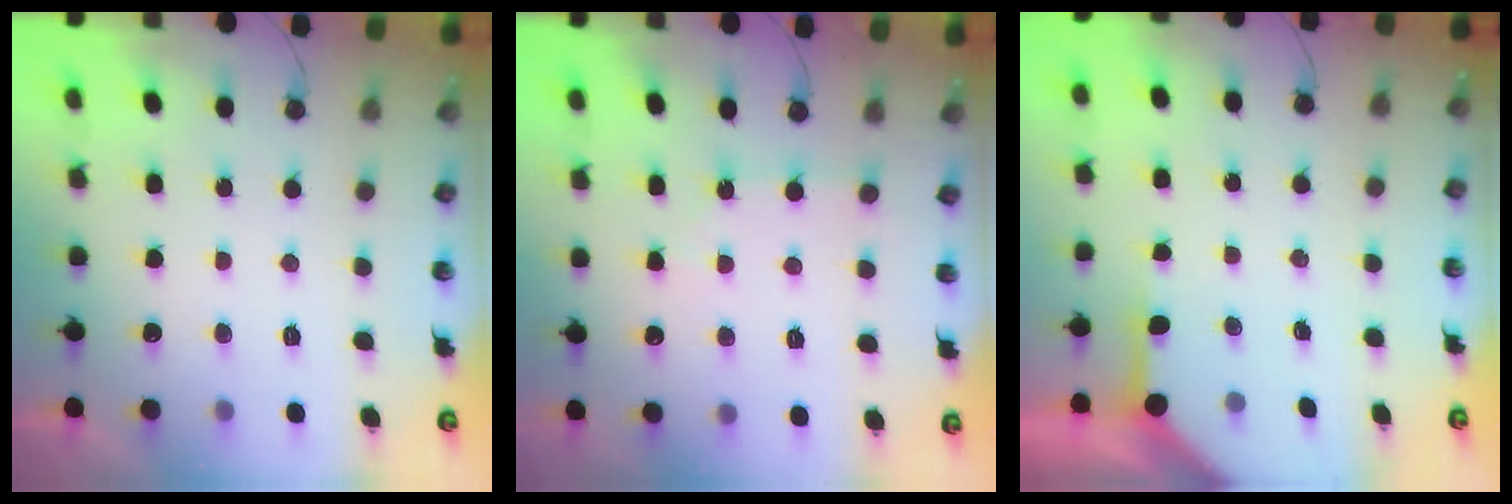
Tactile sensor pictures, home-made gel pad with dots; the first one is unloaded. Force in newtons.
{"total": 0.9, "press": 0.9, "slide": 0.1}
{"total": 5.0, "press": 5.0, "slide": 0.5}